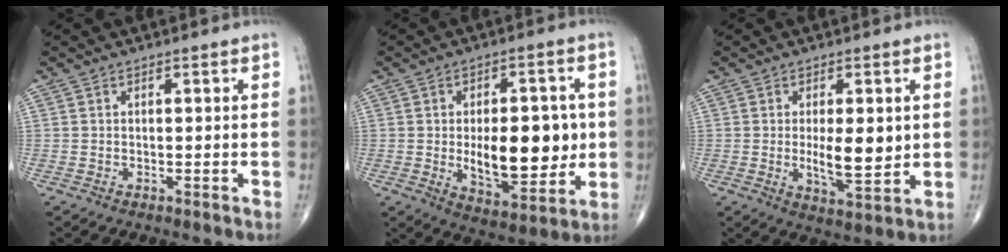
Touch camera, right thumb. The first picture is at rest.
{"total": 16.1, "force": [-0.4, 8.1, 13.9], "torque": [-0.166, -0.010, 0.006]}
{"total": 8.2, "force": [0.4, 3.1, 7.6], "torque": [-0.113, -0.017, 0.013]}